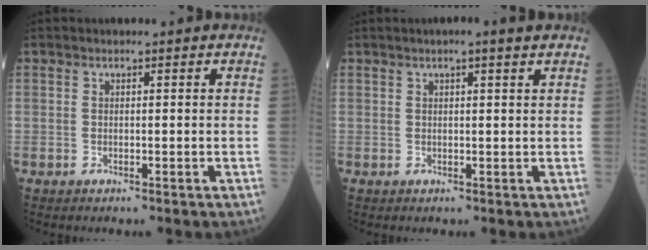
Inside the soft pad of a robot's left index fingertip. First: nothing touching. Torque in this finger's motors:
{"motor_torque": [0.35, -0.44, 0.03, 0.01]}